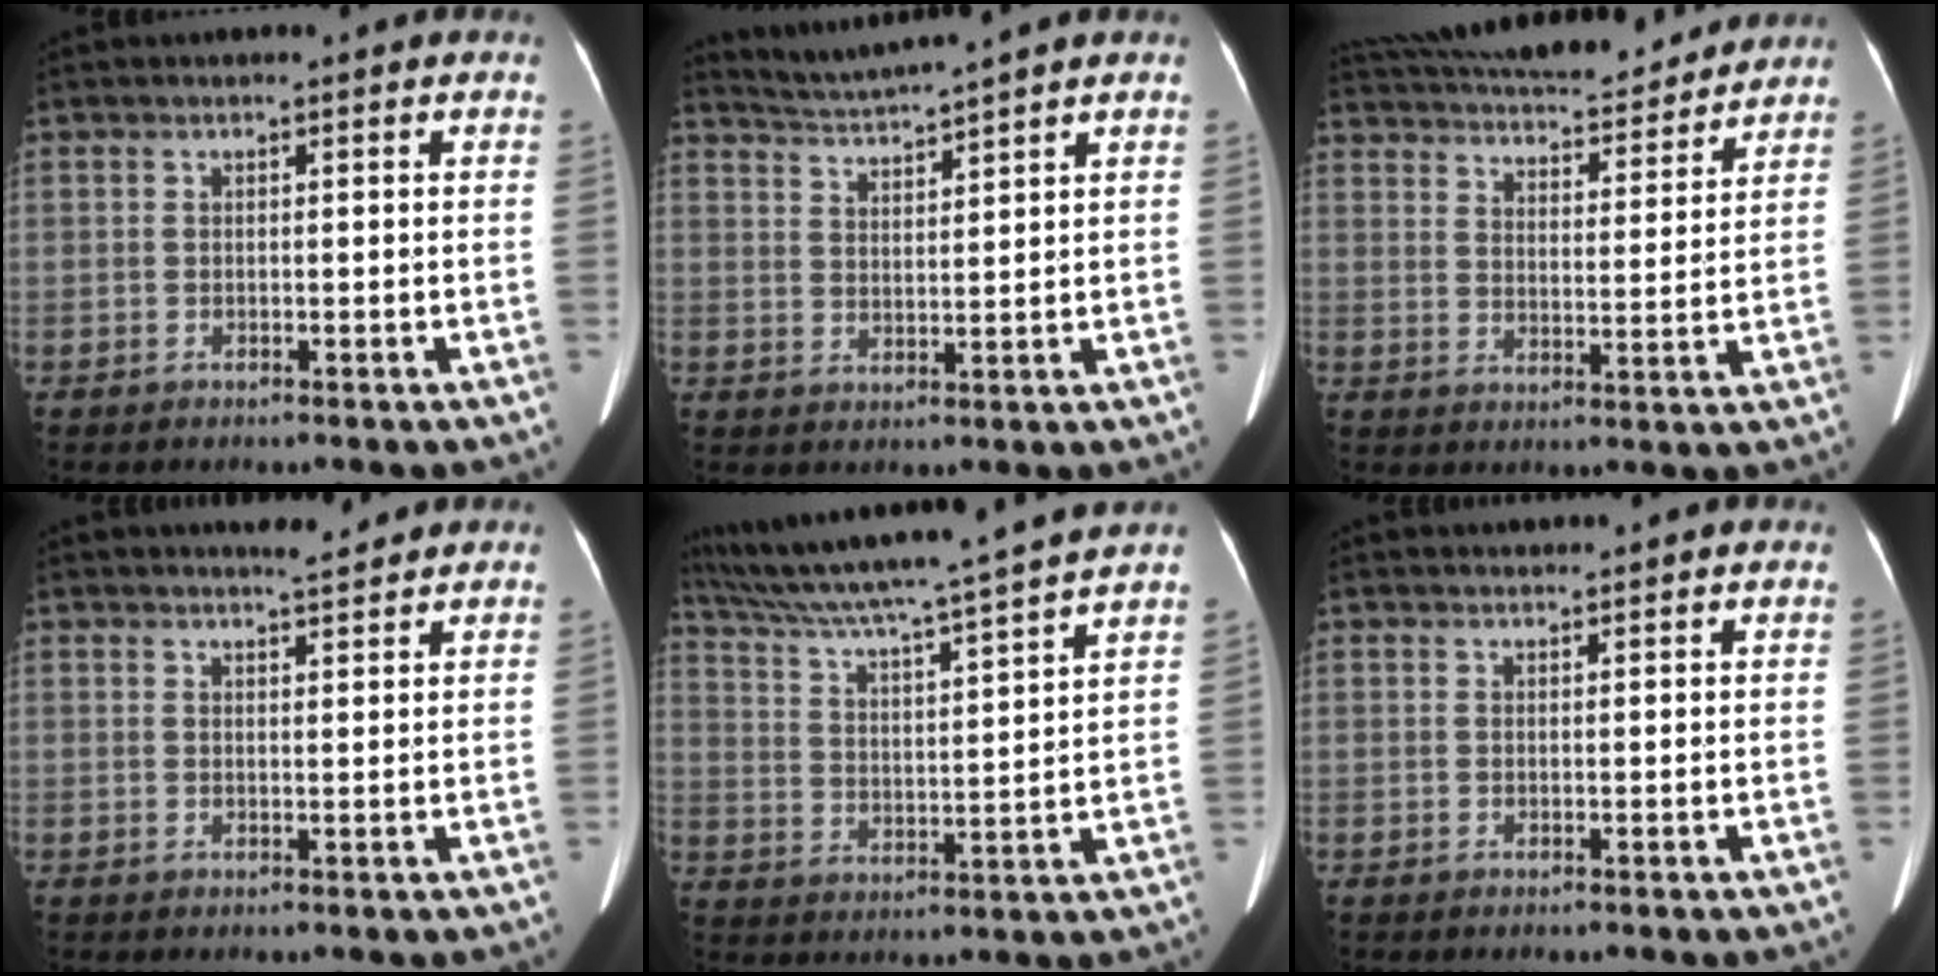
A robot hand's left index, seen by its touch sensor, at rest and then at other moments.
{"total": 5.1, "force": [4.7, -1.9, 0.8], "torque": [-0.023, -0.001, 0.096]}
{"total": 19.7, "force": [17.9, 3.9, 7.2], "torque": [-0.130, 0.022, 0.255]}
{"total": 3.2, "force": [3.1, 0.2, 0.9], "torque": [-0.017, 0.001, 0.045]}
{"total": 18.5, "force": [16.0, -2.0, 9.0], "torque": [-0.159, -0.008, 0.245]}
{"total": 1.5, "force": [1.5, 0.0, 0.1], "torque": [-0.007, 0.016, 0.027]}